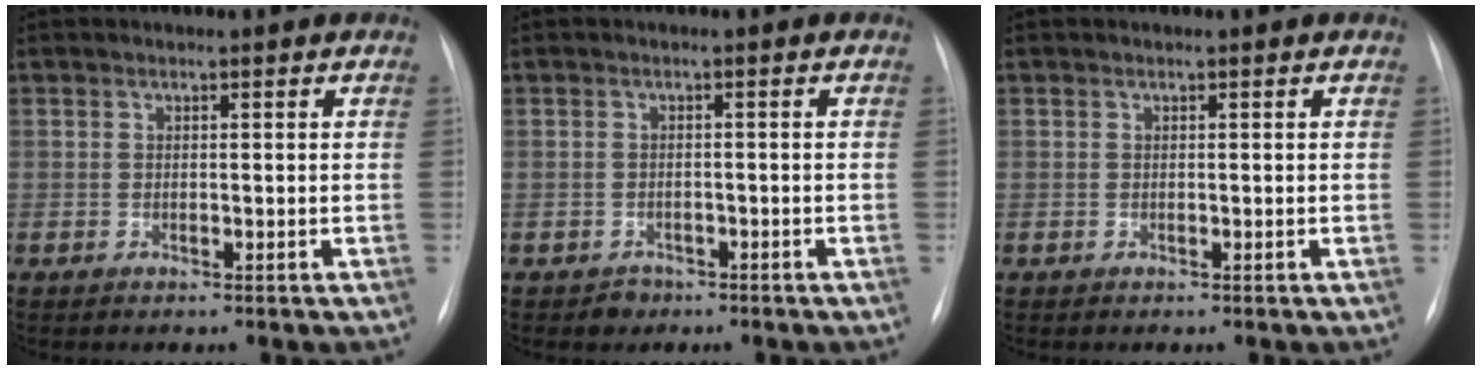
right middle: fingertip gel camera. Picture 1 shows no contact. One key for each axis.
{"total": 1.7, "fx": -1.1, "fy": 1.2, "fz": 0.0, "tx": 0.000, "ty": 0.005, "tz": -0.017}
{"total": 0.0}